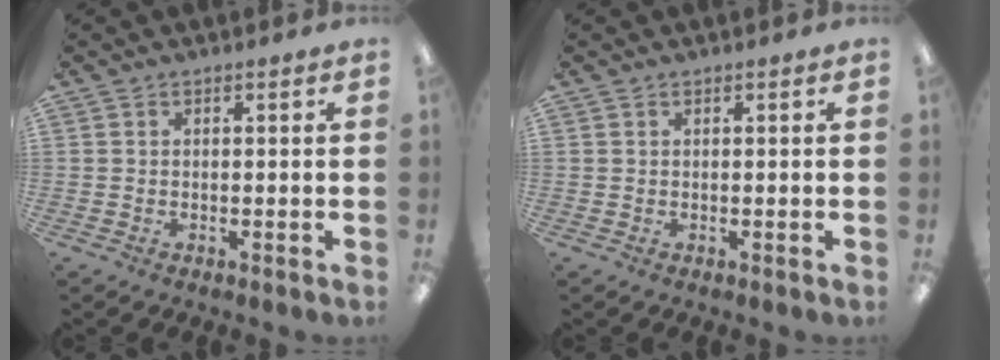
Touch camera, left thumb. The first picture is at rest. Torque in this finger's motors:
{"motor_torque": [0.00, 0.00, -0.10, 0.10, 0.00]}